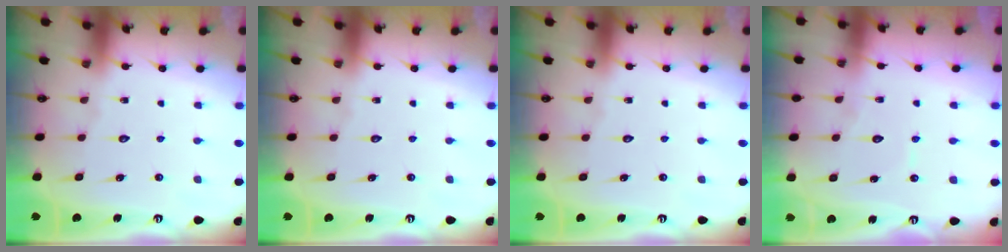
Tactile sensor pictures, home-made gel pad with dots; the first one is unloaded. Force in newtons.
{"total": 0.0}
{"total": 0.0}
{"total": 4.3, "press": 4.3, "slide": 0.4}